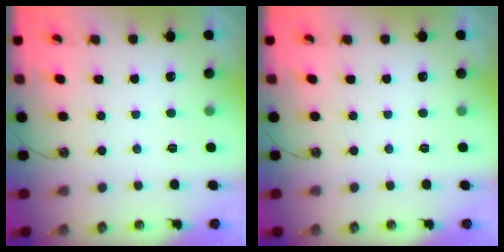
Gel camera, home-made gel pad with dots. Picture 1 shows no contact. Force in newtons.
{"total": 0.0}